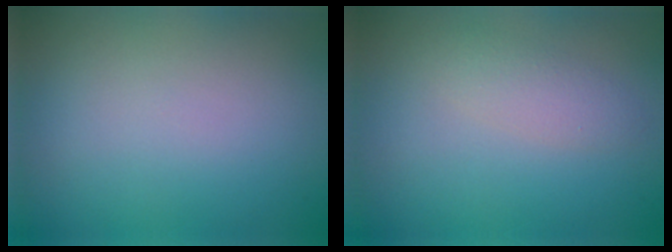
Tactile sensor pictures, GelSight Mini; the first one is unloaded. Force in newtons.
{"total": 1.9, "press": 1.9, "slide": 0.0}